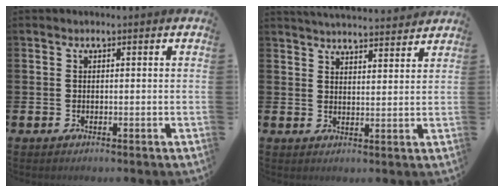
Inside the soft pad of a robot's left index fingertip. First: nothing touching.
{"total": 4.3, "force": [4.3, -0.1, 0.1], "torque": [-0.007, -0.028, 0.076]}